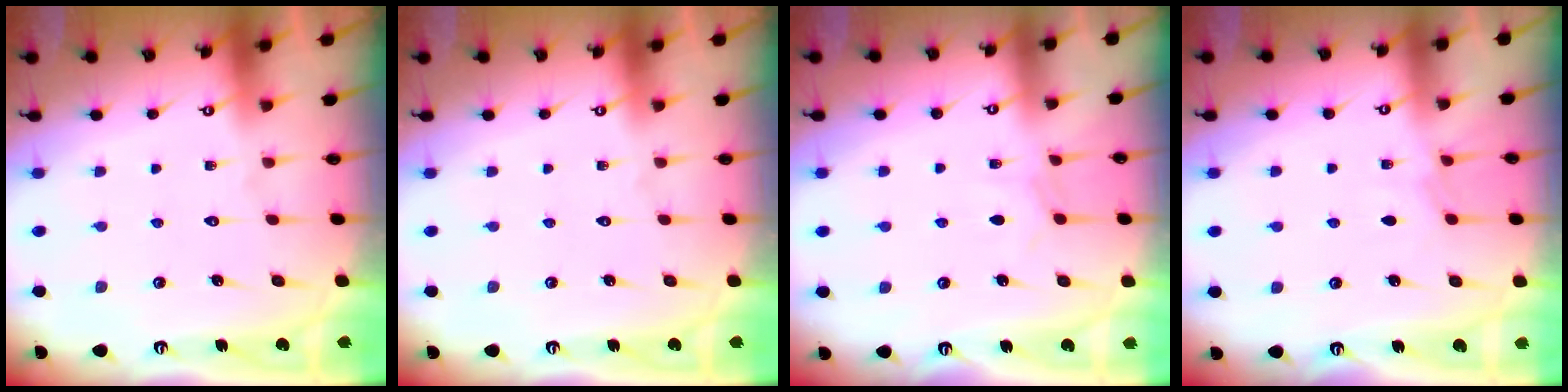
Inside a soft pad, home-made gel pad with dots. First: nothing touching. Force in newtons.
{"total": 0.0}
{"total": 3.3, "press": 3.3, "slide": 0.5}
{"total": 3.2, "press": 3.2, "slide": 0.5}